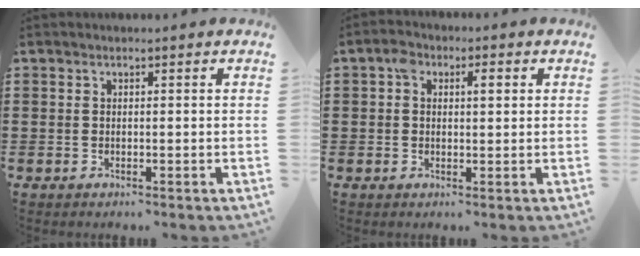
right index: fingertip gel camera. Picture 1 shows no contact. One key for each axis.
{"total": 2.8, "fx": 0.7, "fy": 1.7, "fz": 2.1, "tx": -0.039, "ty": 0.009, "tz": 0.008}